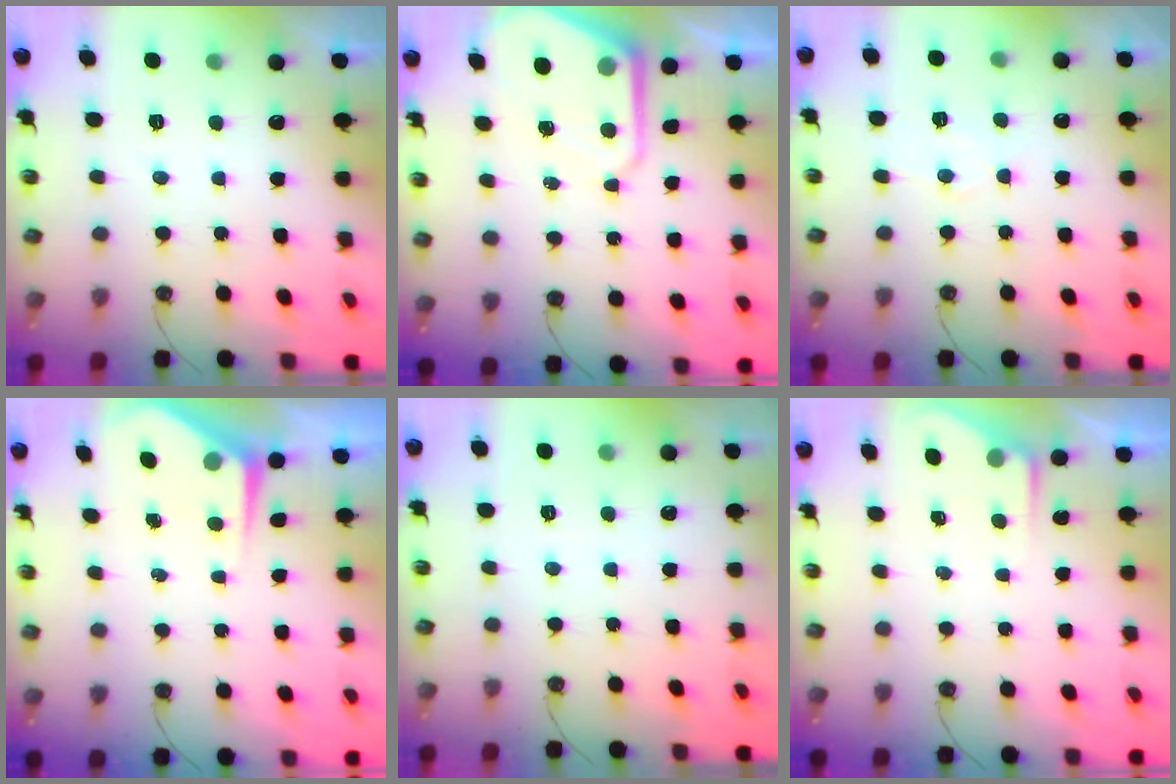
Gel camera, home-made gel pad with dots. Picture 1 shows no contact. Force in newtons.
{"total": 9.2, "press": 9.1, "slide": 0.8}
{"total": 5.4, "press": 5.4, "slide": 0.6}
{"total": 4.8, "press": 4.8, "slide": 0.5}
{"total": 2.5, "press": 2.5, "slide": 0.3}
{"total": 2.8, "press": 2.8, "slide": 0.4}